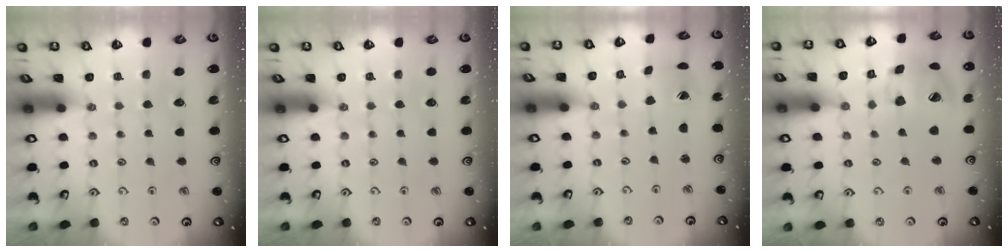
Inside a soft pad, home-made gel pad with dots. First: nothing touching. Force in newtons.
{"total": 0.0}
{"total": 1.9, "press": 1.8, "slide": 0.2}
{"total": 20.0, "press": 19.7, "slide": 2.9}